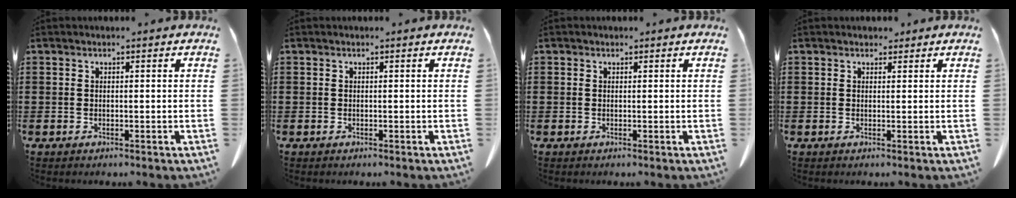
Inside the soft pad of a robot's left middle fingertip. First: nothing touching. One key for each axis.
{"total": 0.0}
{"total": 0.0}
{"total": 1.2, "fx": 1.0, "fy": 0.6, "fz": 0.2, "tx": 0.002, "ty": 0.000, "tz": 0.018}